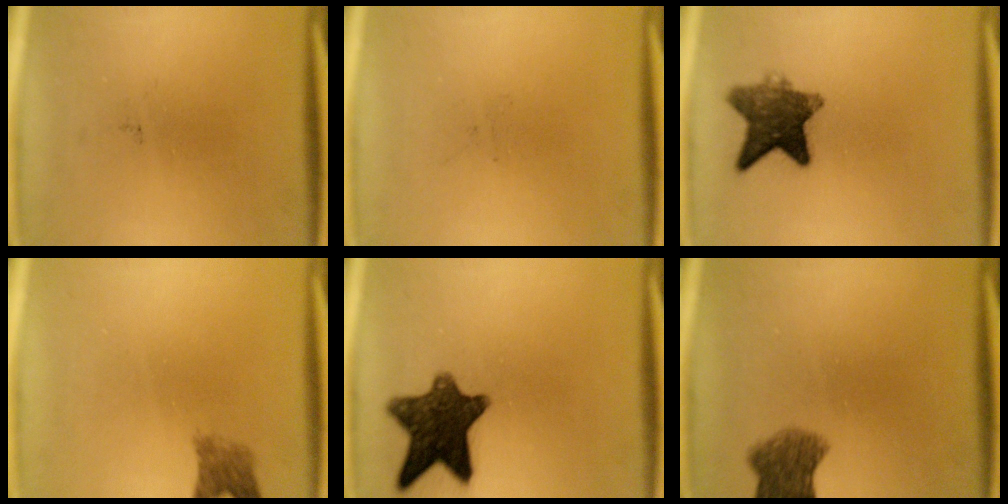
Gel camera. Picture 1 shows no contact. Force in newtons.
{"total": 0.0}
{"total": 8.5}
{"total": 2.7}
{"total": 12.0}
{"total": 5.9}